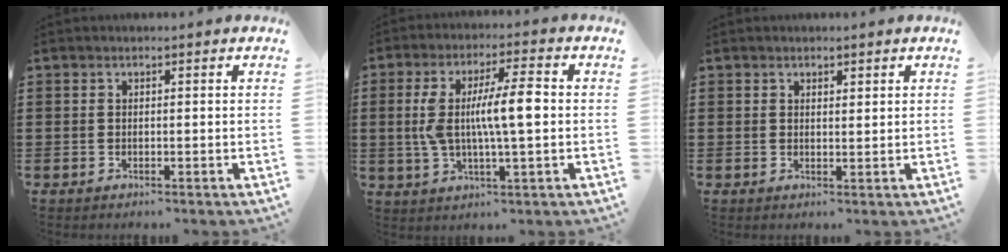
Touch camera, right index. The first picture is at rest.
{"total": 9.6, "force": [0.4, 2.0, 9.3], "torque": [-0.177, 0.003, 0.002]}
{"total": 1.1, "force": [1.0, 0.5, 0.2], "torque": [-0.006, 0.003, 0.018]}